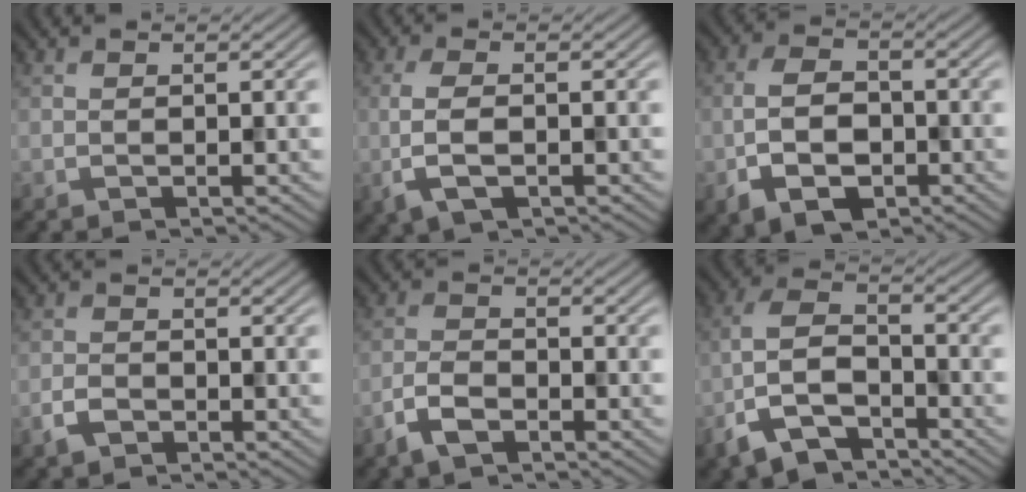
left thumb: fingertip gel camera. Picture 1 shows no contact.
{"total": 4.4, "force": [-1.2, 1.7, 3.9], "torque": [-0.097, -0.004, -0.025]}
{"total": 6.5, "force": [-2.5, 3.7, 4.6], "torque": [-0.099, -0.005, -0.053]}
{"total": 2.3, "force": [-1.4, 1.4, 1.1], "torque": [-0.024, -0.002, -0.033]}
{"total": 3.8, "force": [-2.4, 1.6, 2.4], "torque": [-0.052, -0.001, -0.056]}
{"total": 8.8, "force": [-5.5, 3.8, 5.7], "torque": [-0.123, -0.004, -0.120]}